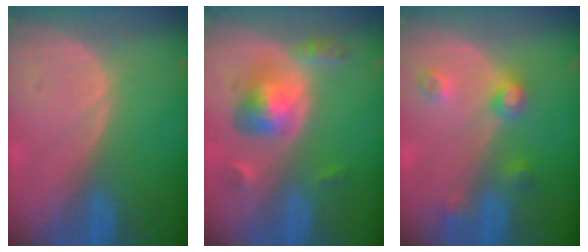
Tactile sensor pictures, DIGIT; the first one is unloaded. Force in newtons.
{"total": 6.1, "press": 5.7, "slide": 2.2}
{"total": 4.5, "press": 4.0, "slide": 2.1}